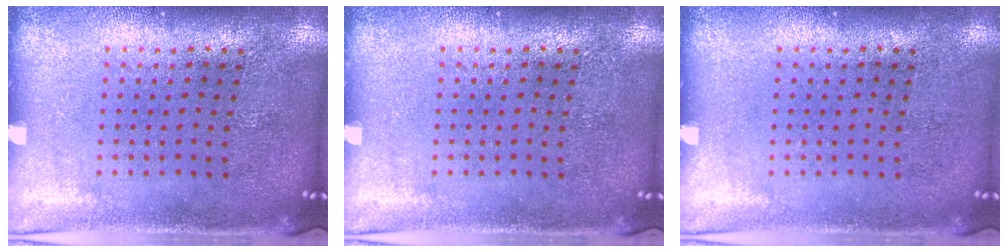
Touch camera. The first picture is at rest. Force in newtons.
{"total": 0.0}
{"total": 0.0}